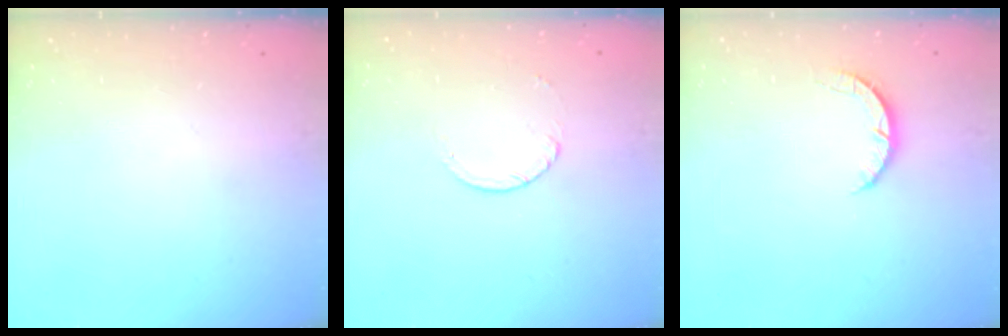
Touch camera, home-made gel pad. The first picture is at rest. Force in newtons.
{"total": 2.5, "press": 2.4, "slide": 0.2}
{"total": 2.7, "press": 2.7, "slide": 0.4}